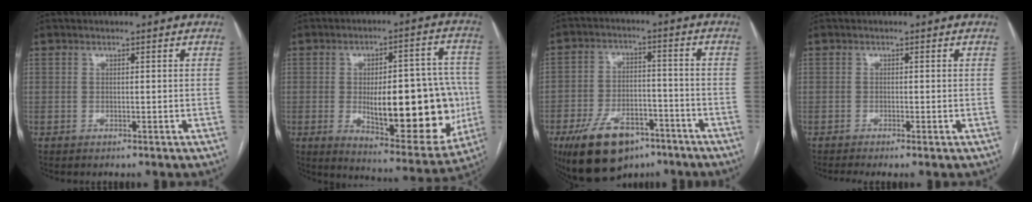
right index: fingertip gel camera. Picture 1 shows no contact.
{"total": 21.6, "force": [-2.9, 7.5, 20.1], "torque": [-0.247, 0.011, -0.016]}
{"total": 13.1, "force": [-8.6, 6.6, 7.4], "torque": [-0.136, 0.004, -0.140]}
{"total": 1.9, "force": [-1.2, 0.0, 1.4], "torque": [-0.025, -0.004, -0.023]}